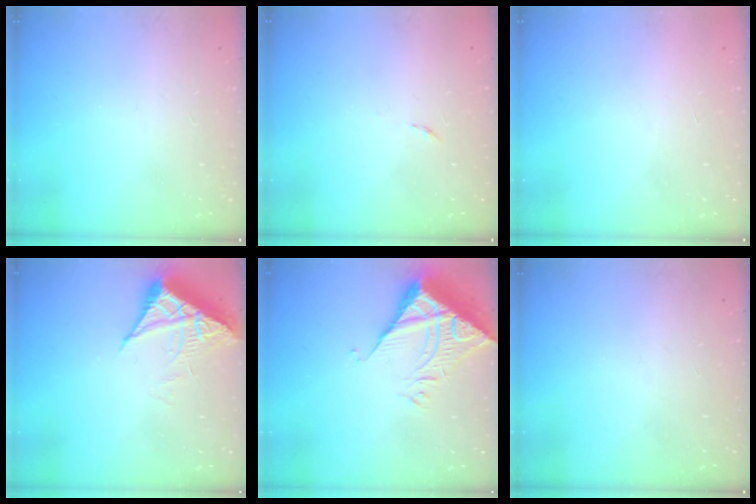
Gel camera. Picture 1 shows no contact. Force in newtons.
{"total": 2.6, "press": 2.6, "slide": 0.4}
{"total": 1.6, "press": 1.6, "slide": 0.1}
{"total": 7.0, "press": 7.0, "slide": 0.2}
{"total": 9.0, "press": 8.9, "slide": 0.8}
{"total": 0.0}